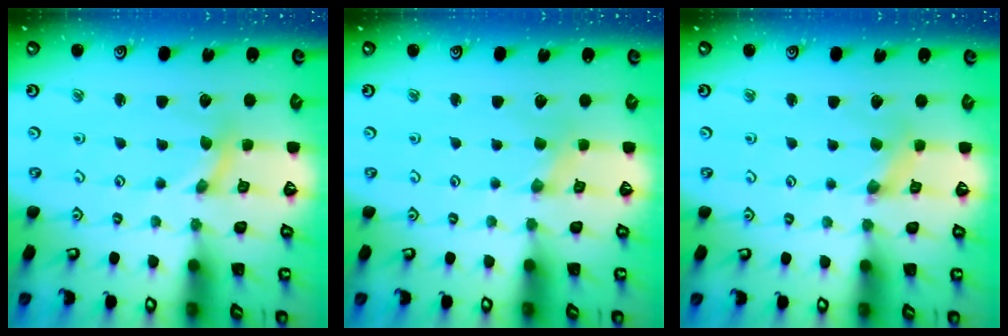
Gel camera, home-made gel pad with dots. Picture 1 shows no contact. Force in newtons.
{"total": 0.0}
{"total": 0.9, "press": 0.8, "slide": 0.3}